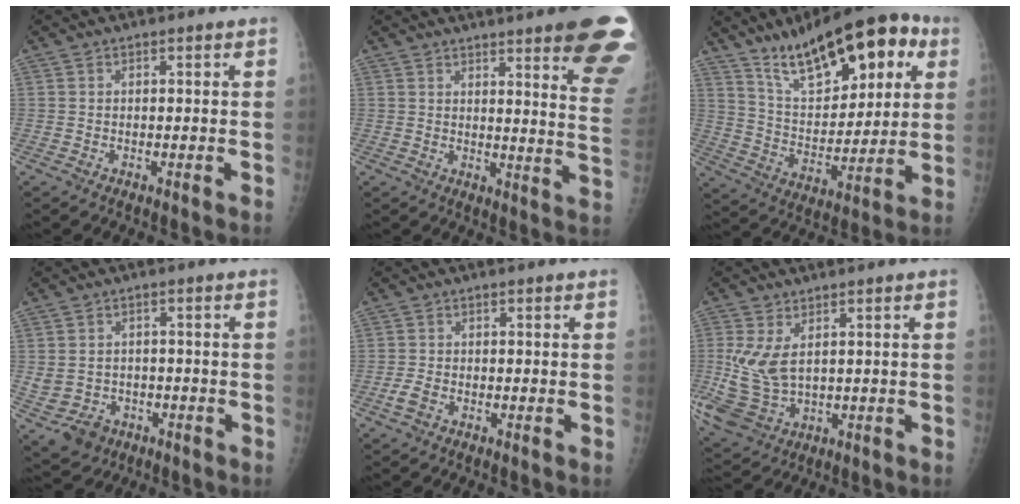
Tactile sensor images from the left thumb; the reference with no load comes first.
{"total": 17.9, "force": [11.5, 2.1, 13.6], "torque": [-0.147, -0.062, 0.127]}
{"total": 22.0, "force": [11.7, 9.5, 16.1], "torque": [-0.203, -0.034, 0.200]}
{"total": 8.8, "force": [-3.0, 7.6, 3.2], "torque": [-0.073, 0.022, -0.031]}
{"total": 2.2, "force": [-1.1, 1.2, 1.5], "torque": [-0.038, 0.003, -0.022]}
{"total": 8.9, "force": [1.3, 5.6, 6.8], "torque": [-0.151, -0.013, 0.042]}